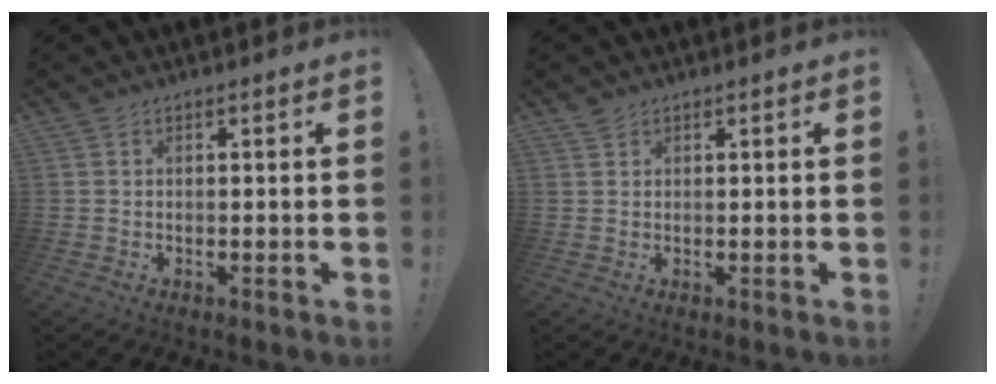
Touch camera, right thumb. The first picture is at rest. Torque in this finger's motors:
{"motor_torque": [-0.06, 0.19, -0.22, 0.13, 0.00]}